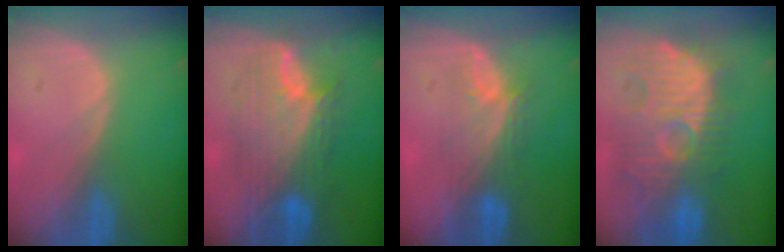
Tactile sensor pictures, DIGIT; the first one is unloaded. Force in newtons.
{"total": 9.8, "press": 9.8, "slide": 0.6}
{"total": 5.4, "press": 5.3, "slide": 1.5}
{"total": 12.2, "press": 11.8, "slide": 3.1}